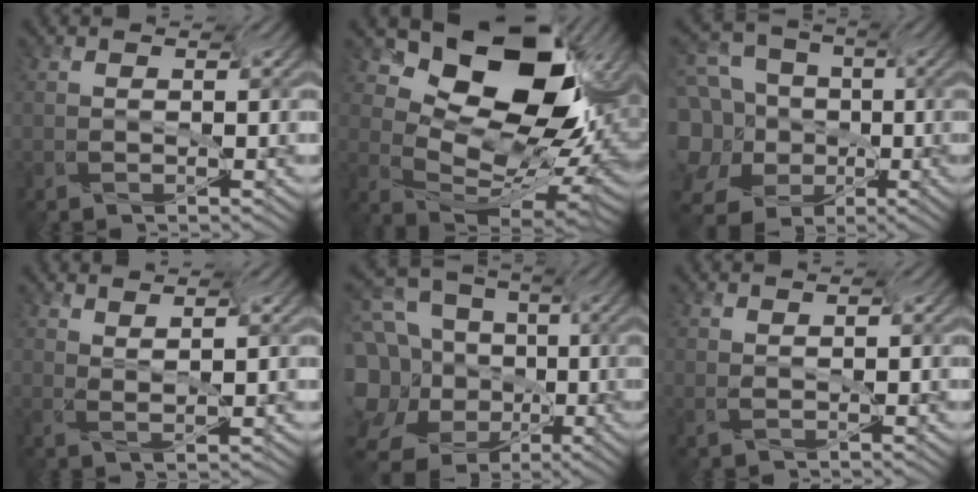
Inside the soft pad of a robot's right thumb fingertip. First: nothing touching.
{"total": 12.6, "force": [2.0, 7.4, 10.0], "torque": [-0.149, 0.008, 0.048]}
{"total": 10.6, "force": [0.4, 8.9, 5.8], "torque": [-0.195, 0.029, 0.018]}
{"total": 2.9, "force": [2.6, -0.3, 1.4], "torque": [-0.029, -0.010, 0.045]}
{"total": 14.2, "force": [-1.4, 11.2, 8.6], "torque": [-0.248, 0.026, 0.014]}
{"total": 0.7, "force": [0.6, -0.2, 0.2], "torque": [0.003, -0.005, 0.013]}